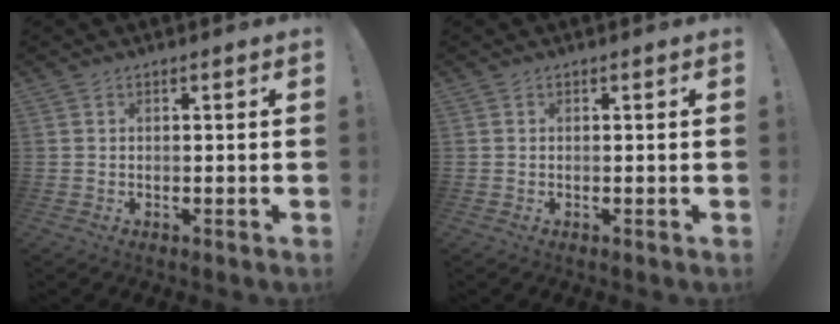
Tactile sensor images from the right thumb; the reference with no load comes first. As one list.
[{"total": 0.0}]